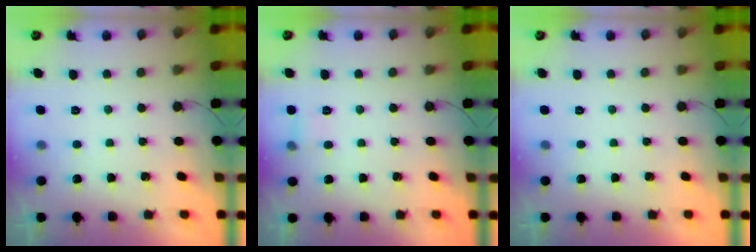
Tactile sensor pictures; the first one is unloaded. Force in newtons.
{"total": 4.3, "press": 4.1, "slide": 1.1}
{"total": 0.0}